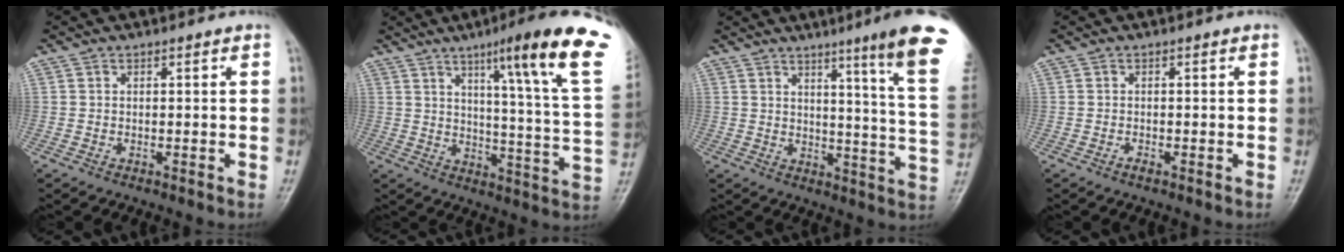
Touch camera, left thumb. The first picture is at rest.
{"total": 22.6, "force": [12.4, 1.6, 18.8], "torque": [-0.240, -0.052, 0.163]}
{"total": 16.9, "force": [10.1, -0.5, 13.5], "torque": [-0.161, -0.072, 0.117]}
{"total": 0.8, "force": [-0.5, 0.2, 0.5], "torque": [-0.009, 0.001, -0.011]}